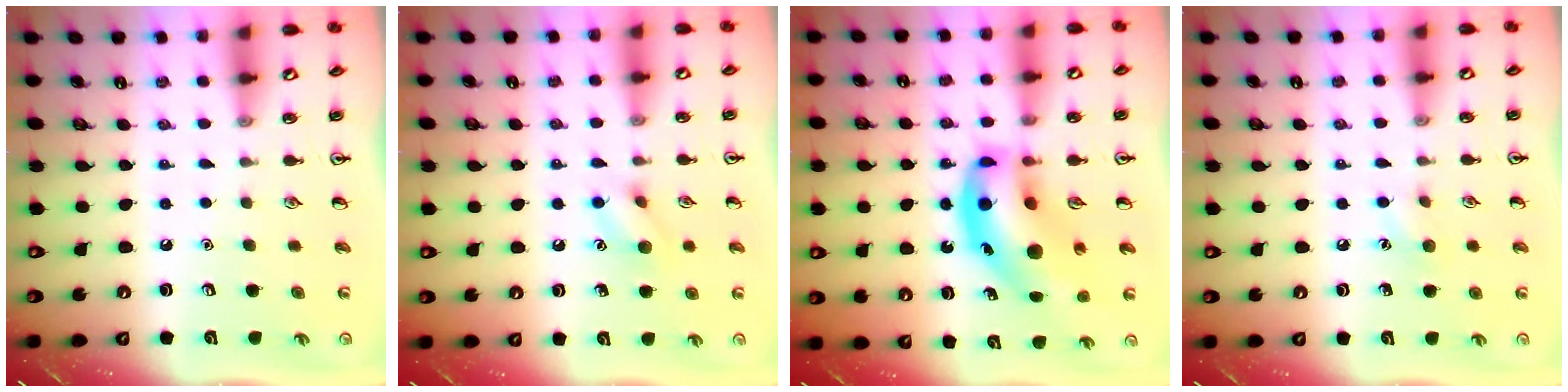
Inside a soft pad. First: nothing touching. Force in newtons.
{"total": 7.8, "press": 7.8, "slide": 0.5}
{"total": 16.7, "press": 16.2, "slide": 4.4}
{"total": 6.5, "press": 6.3, "slide": 1.6}